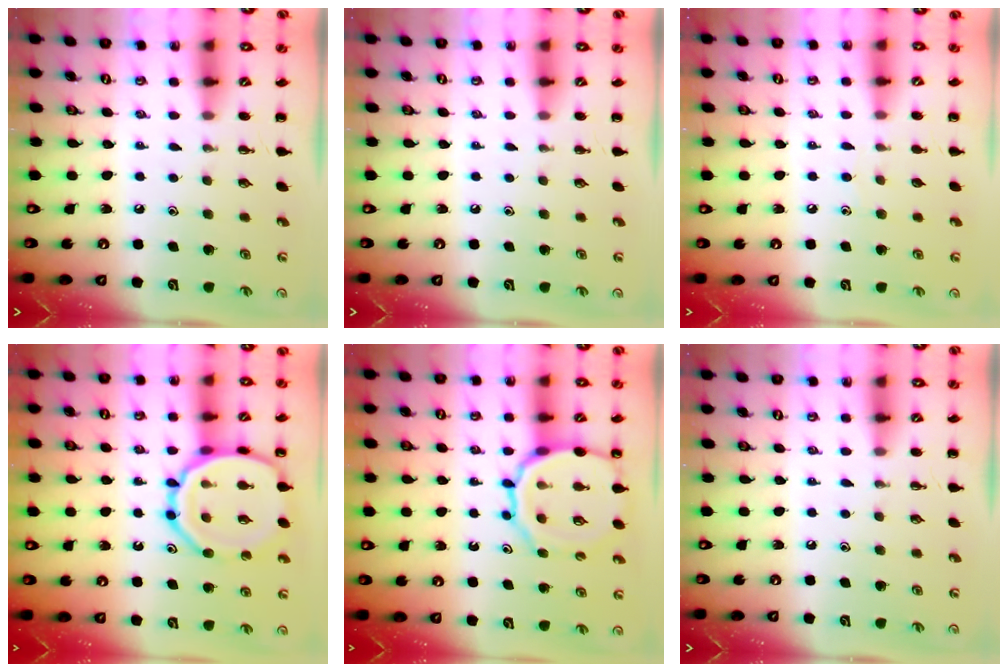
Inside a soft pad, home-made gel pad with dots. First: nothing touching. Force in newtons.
{"total": 0.0}
{"total": 2.5, "press": 2.3, "slide": 1.0}
{"total": 17.2, "press": 17.1, "slide": 1.4}
{"total": 14.6, "press": 14.5, "slide": 1.7}
{"total": 0.0}